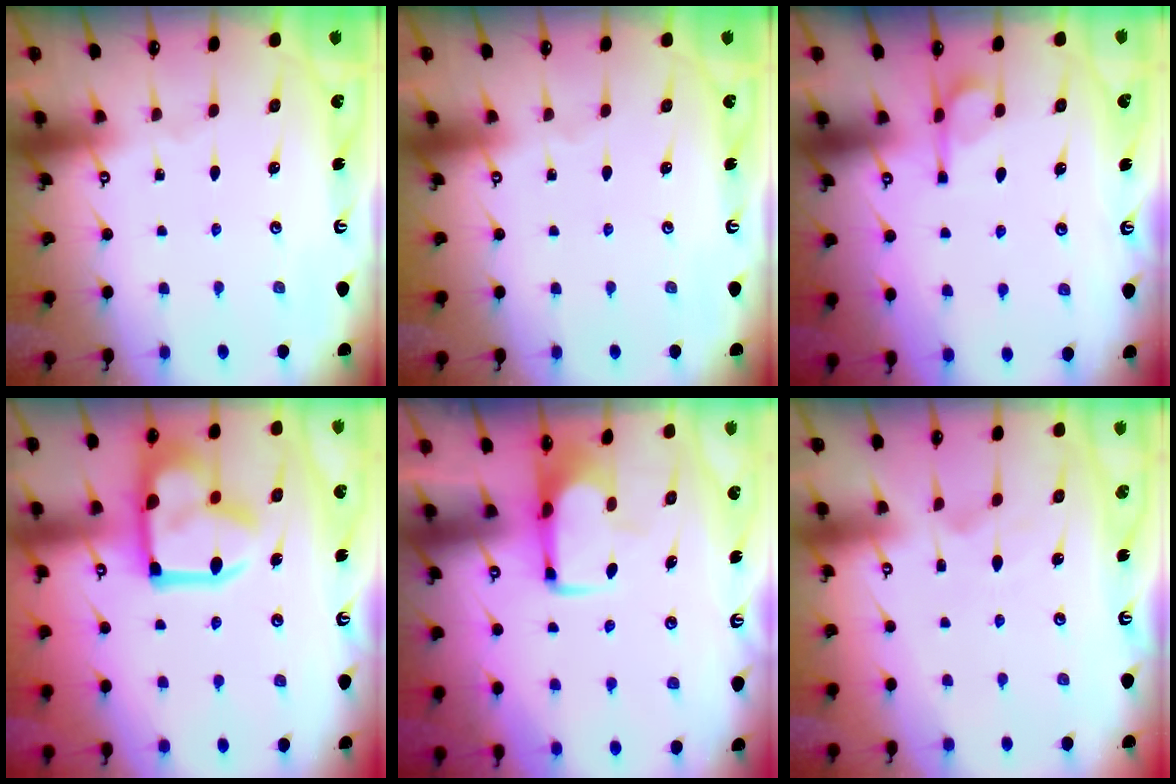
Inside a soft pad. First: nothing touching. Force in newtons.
{"total": 0.0}
{"total": 5.2, "press": 5.1, "slide": 0.7}
{"total": 18.2, "press": 18.1, "slide": 2.2}
{"total": 1.8, "press": 1.8, "slide": 0.4}
{"total": 1.3, "press": 0.6, "slide": 1.2}